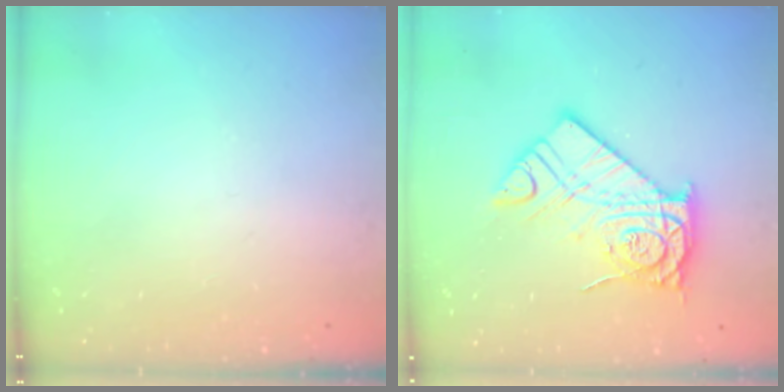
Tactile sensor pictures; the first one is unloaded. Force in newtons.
{"total": 14.9, "press": 14.8, "slide": 1.1}